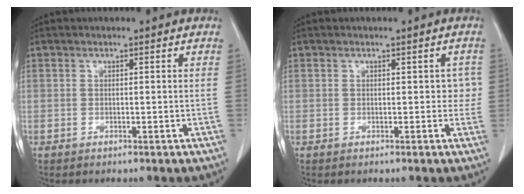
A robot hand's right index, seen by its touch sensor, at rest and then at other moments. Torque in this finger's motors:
{"motor_torque": [0.19, -0.16, 0.12, 0.01]}